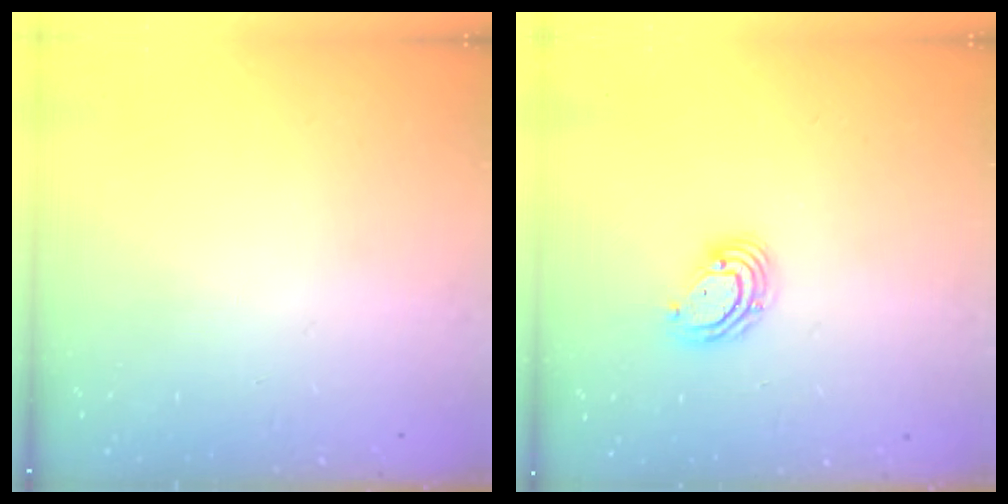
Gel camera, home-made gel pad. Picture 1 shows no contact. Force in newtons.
{"total": 6.2, "press": 6.1, "slide": 1.0}